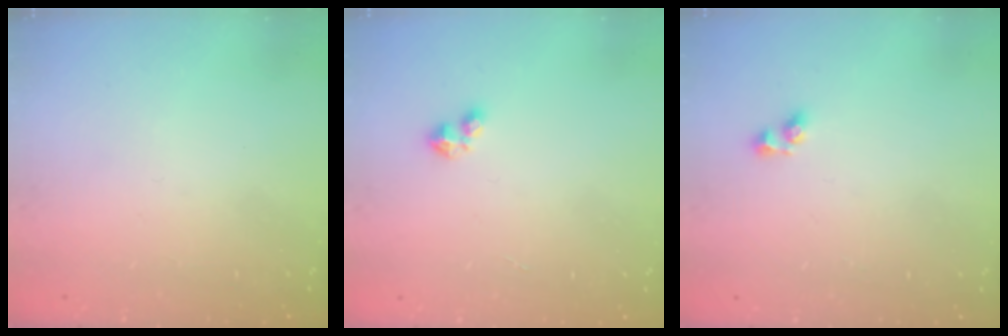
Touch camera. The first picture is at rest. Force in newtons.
{"total": 2.4, "press": 2.4, "slide": 0.4}
{"total": 4.0, "press": 4.0, "slide": 0.3}